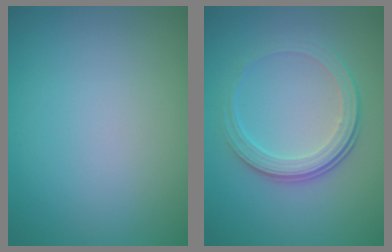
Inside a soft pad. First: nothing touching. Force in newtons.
{"total": 4.2, "press": 2.8, "slide": 3.1}